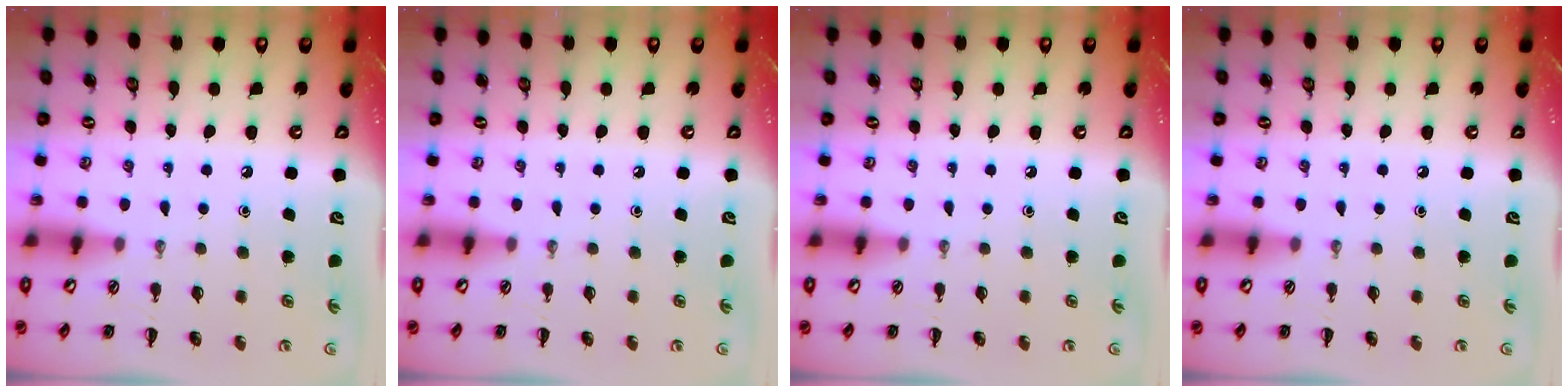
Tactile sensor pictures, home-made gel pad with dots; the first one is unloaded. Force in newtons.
{"total": 0.0}
{"total": 0.0}
{"total": 0.0}